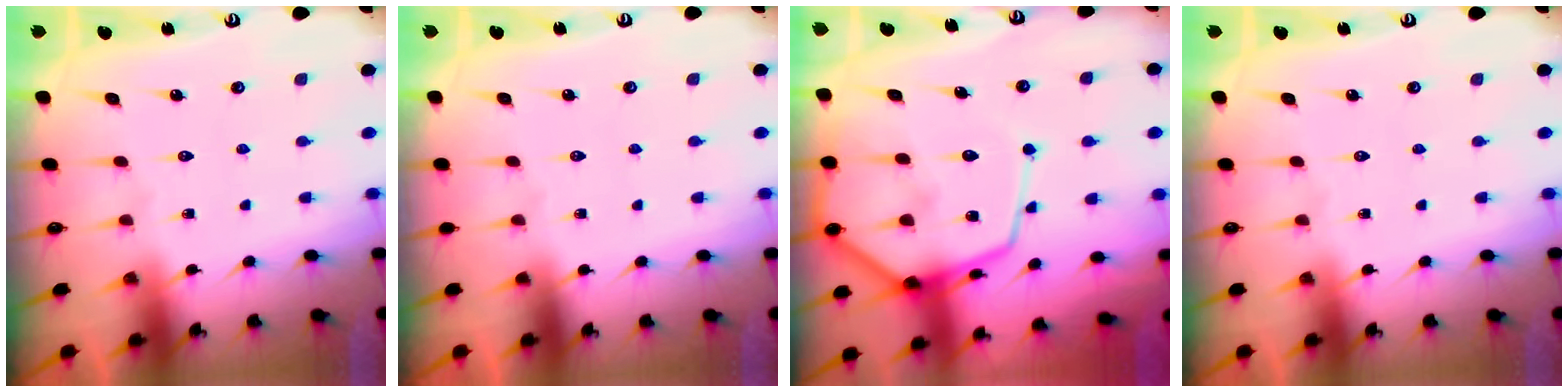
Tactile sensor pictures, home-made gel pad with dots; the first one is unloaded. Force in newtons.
{"total": 0.0}
{"total": 15.8, "press": 15.7, "slide": 1.5}
{"total": 0.0}